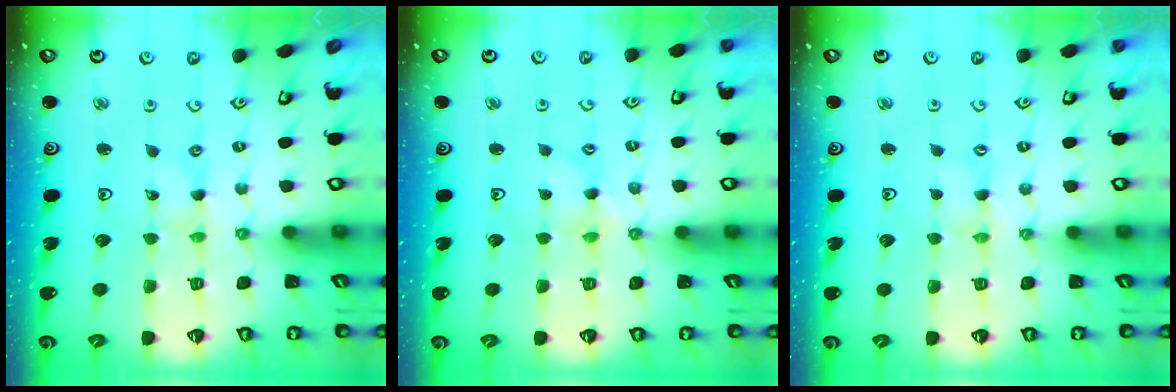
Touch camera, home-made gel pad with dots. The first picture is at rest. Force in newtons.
{"total": 3.5, "press": 3.5, "slide": 0.4}
{"total": 0.6, "press": 0.6, "slide": 0.2}